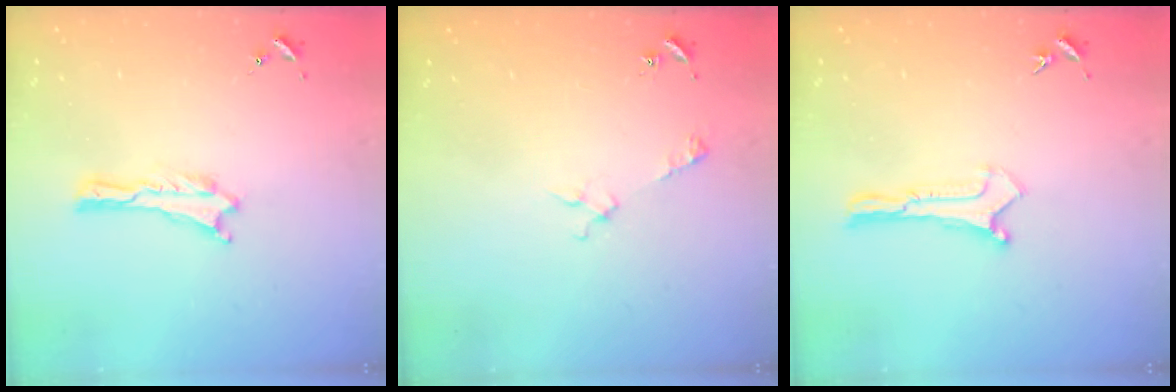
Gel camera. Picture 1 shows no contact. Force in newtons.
{"total": 3.3, "press": 3.3, "slide": 0.4}
{"total": 0.0}